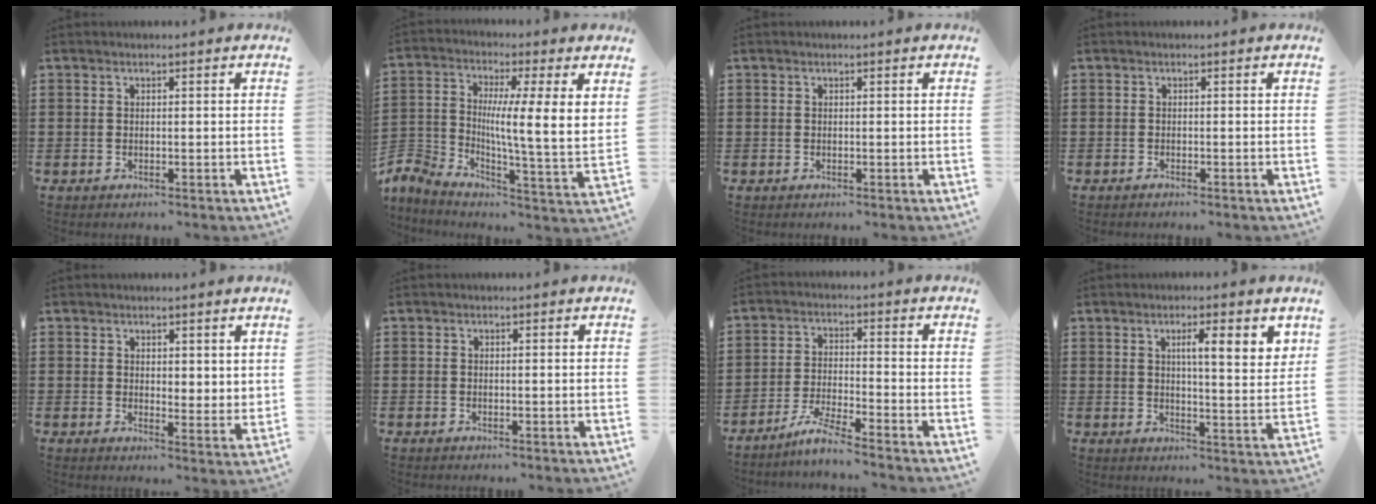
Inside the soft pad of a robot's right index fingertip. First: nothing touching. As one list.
[{"total": 7.0, "force": [1.8, 1.0, 6.7], "torque": [-0.131, -0.029, 0.024]}, {"total": 0.0}, {"total": 0.6, "force": [-0.6, 0.0, 0.1], "torque": [-0.003, -0.002, -0.013]}, {"total": 2.6, "force": [2.3, 1.2, 0.2], "torque": [-0.002, 0.000, 0.042]}, {"total": 0.0}, {"total": 4.9, "force": [-4.4, -0.4, 2.1], "torque": [-0.051, -0.011, -0.087]}, {"total": 5.8, "force": [2.4, 1.0, 5.2], "torque": [-0.083, -0.006, 0.032]}]